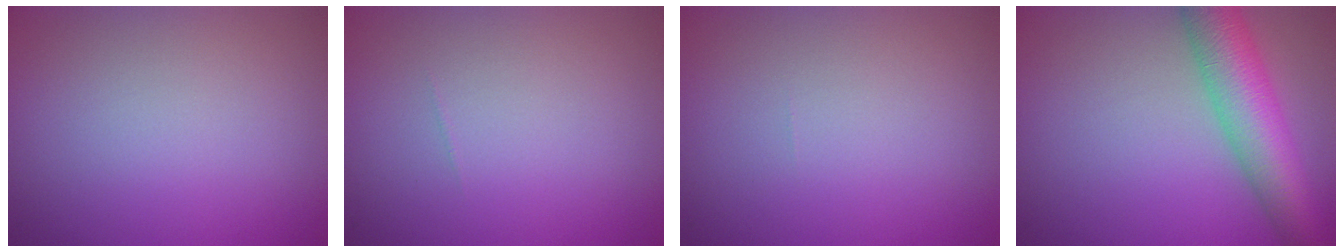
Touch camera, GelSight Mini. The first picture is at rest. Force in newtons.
{"total": 0.0}
{"total": 0.0}
{"total": 7.8, "press": 7.8, "slide": 0.4}